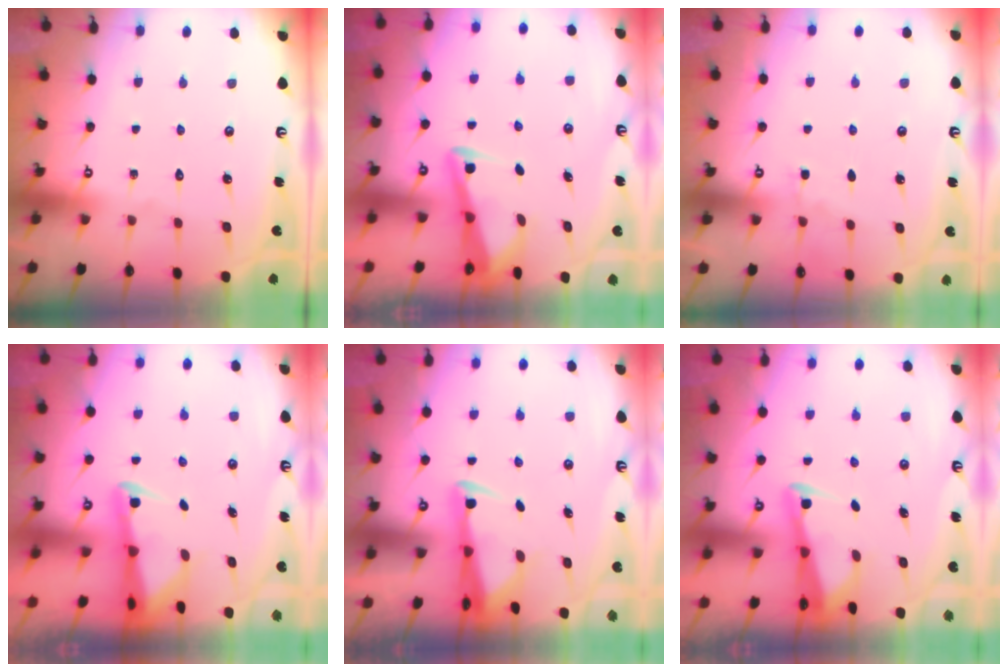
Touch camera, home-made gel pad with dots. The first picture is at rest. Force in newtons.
{"total": 3.4, "press": 3.4, "slide": 0.3}
{"total": 5.1, "press": 5.1, "slide": 0.6}
{"total": 2.3, "press": 2.2, "slide": 0.6}
{"total": 2.8, "press": 2.7, "slide": 0.9}
{"total": 2.9, "press": 2.8, "slide": 0.3}